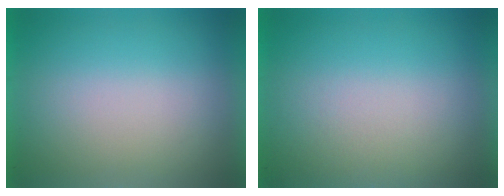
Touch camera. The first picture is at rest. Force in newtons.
{"total": 2.0}